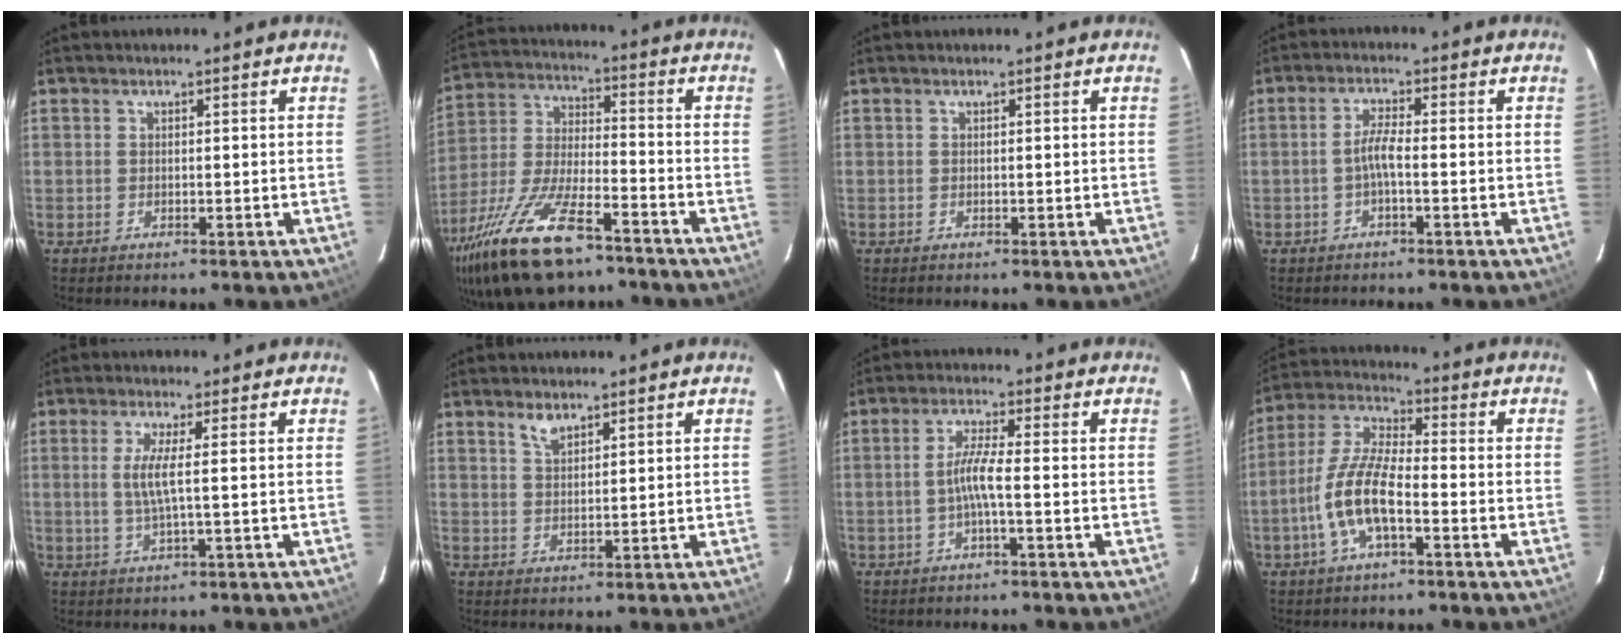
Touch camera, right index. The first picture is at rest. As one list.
[{"total": 21.9, "force": [-14.6, 7.6, 14.4], "torque": [-0.303, -0.033, -0.263]}, {"total": 0.0}, {"total": 3.0, "force": [-1.0, 0.1, 2.8], "torque": [-0.060, 0.006, -0.021]}, {"total": 4.2, "force": [0.3, -0.4, 4.2], "torque": [-0.084, -0.004, 0.006]}, {"total": 2.6, "force": [2.0, 0.9, 1.4], "torque": [-0.026, 0.002, 0.037]}, {"total": 4.2, "force": [-1.3, -0.3, 4.0], "torque": [-0.085, 0.005, -0.024]}, {"total": 10.6, "force": [-3.9, 3.1, 9.4], "torque": [-0.205, 0.004, -0.076]}]